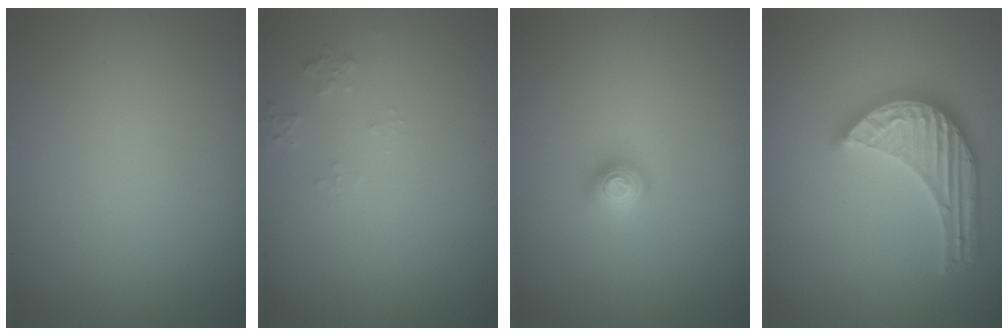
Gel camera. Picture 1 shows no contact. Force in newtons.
{"total": 1.1, "press": 1.1, "slide": 0.2}
{"total": 1.4, "press": 1.2, "slide": 0.6}
{"total": 5.6, "press": 5.5, "slide": 0.8}